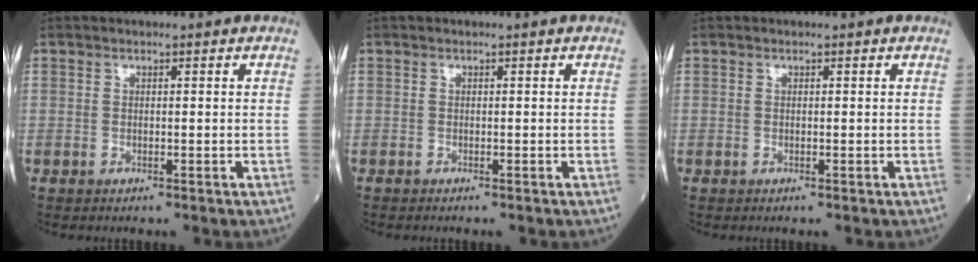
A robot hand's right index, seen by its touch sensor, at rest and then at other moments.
{"total": 0.0}
{"total": 0.0}